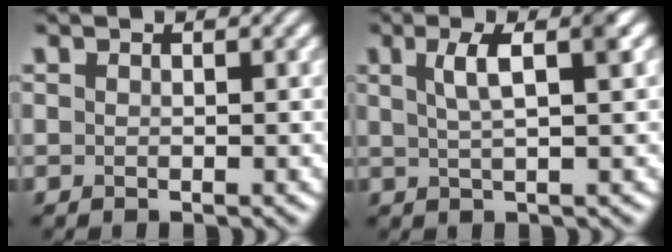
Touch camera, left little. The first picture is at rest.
{"total": 4.1, "force": [1.4, 1.0, 3.8], "torque": [-0.054, 0.009, 0.020]}